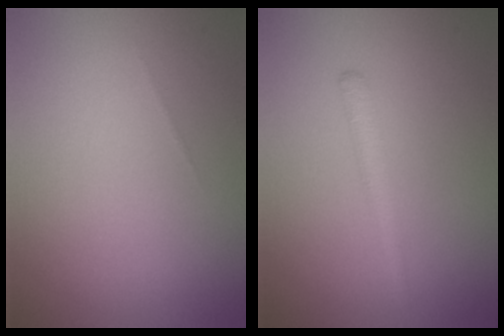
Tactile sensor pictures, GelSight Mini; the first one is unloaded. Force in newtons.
{"total": 1.7, "press": 1.7, "slide": 0.1}